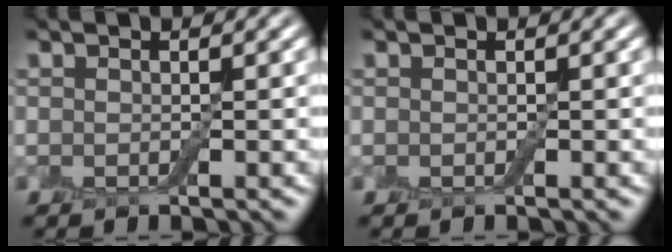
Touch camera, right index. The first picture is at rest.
{"total": 0.0}